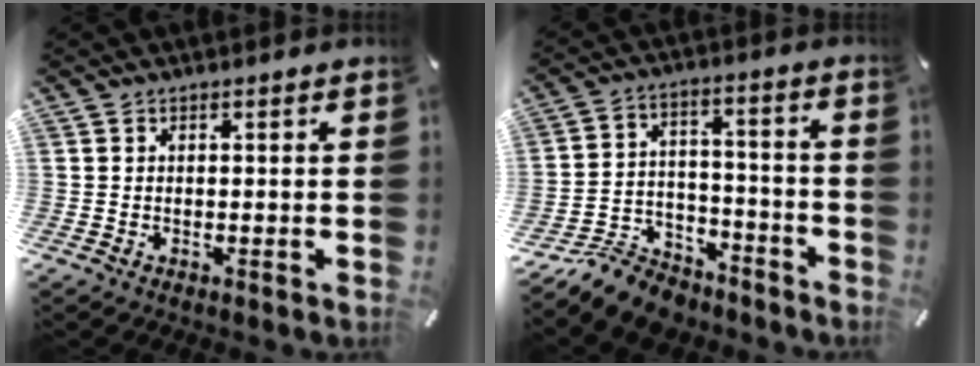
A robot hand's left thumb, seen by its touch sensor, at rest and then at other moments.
{"total": 11.2, "force": [-9.6, 4.9, 3.0], "torque": [-0.033, 0.066, -0.177]}